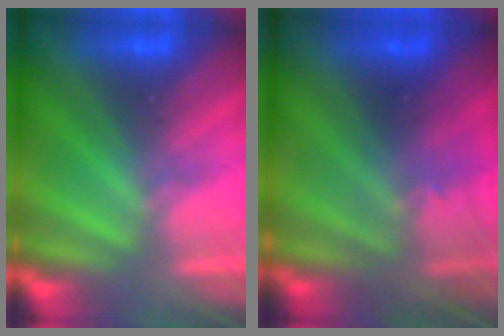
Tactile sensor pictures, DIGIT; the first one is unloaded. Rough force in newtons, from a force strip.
{"total": 2.9}